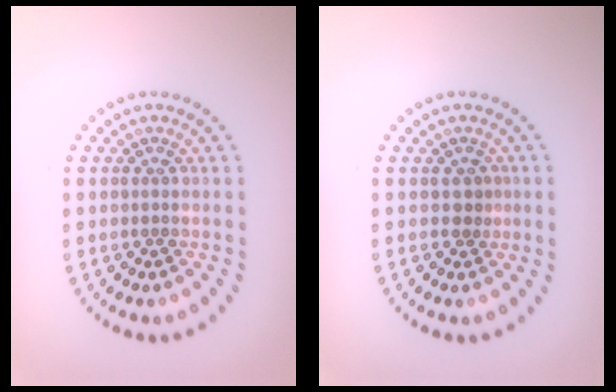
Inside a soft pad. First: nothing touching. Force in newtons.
{"total": 1.1, "press": 1.0, "slide": 0.5}